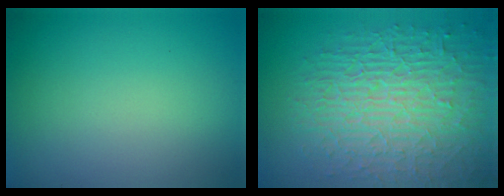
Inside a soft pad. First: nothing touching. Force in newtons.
{"total": 10.1, "press": 6.6, "slide": 7.6}